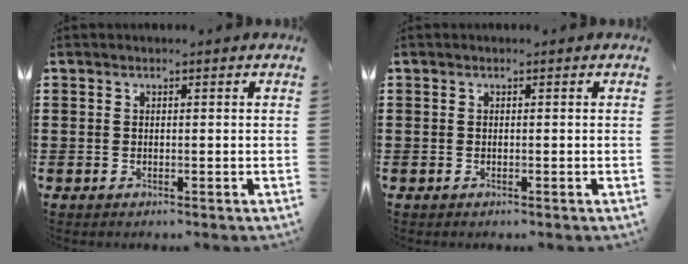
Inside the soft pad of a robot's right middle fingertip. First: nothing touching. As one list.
[{"total": 0.0}]